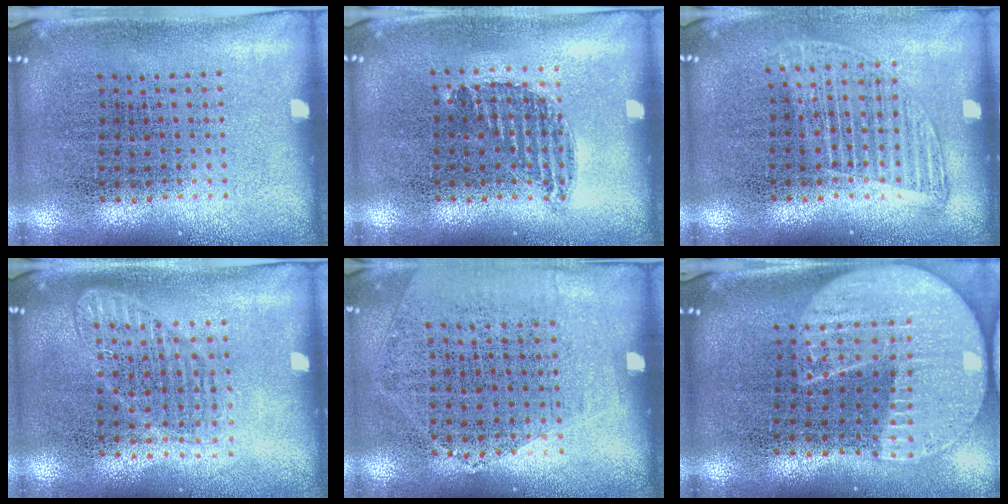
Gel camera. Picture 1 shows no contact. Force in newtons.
{"total": 0.8, "press": 0.7, "slide": 0.5}
{"total": 1.3, "press": 1.1, "slide": 0.6}
{"total": 1.5, "press": 1.3, "slide": 0.7}
{"total": 1.2, "press": 0.9, "slide": 0.7}
{"total": 2.3, "press": 2.0, "slide": 1.1}